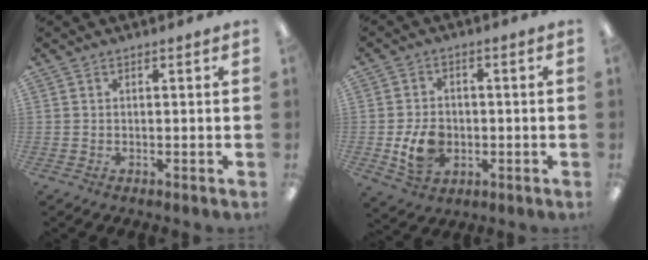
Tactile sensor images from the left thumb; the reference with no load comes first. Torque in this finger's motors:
{"motor_torque": [-0.16, 0.27, 0.19, -0.12, 0.04]}